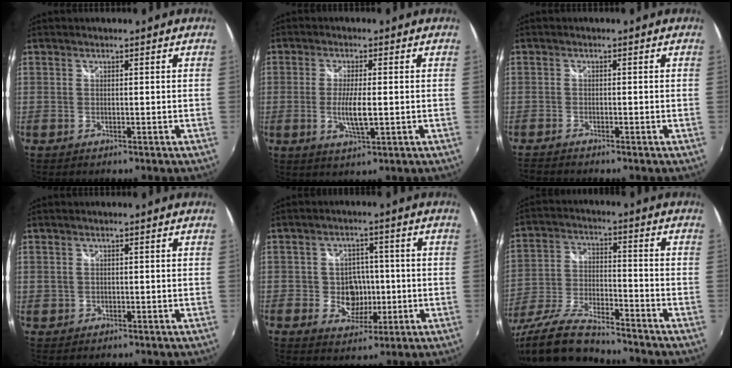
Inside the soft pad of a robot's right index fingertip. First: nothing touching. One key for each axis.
{"total": 5.5, "fx": -0.7, "fy": 1.1, "fz": 5.3, "tx": -0.103, "ty": -0.010, "tz": -0.014}
{"total": 2.6, "fx": -2.4, "fy": 0.4, "fz": 0.8, "tx": -0.027, "ty": -0.016, "tz": -0.047}
{"total": 1.3, "fx": 0.5, "fy": 1.1, "fz": 0.4, "tx": -0.006, "ty": 0.003, "tz": 0.010}
{"total": 6.7, "fx": -0.9, "fy": 5.8, "fz": 3.3, "tx": -0.064, "ty": 0.008, "tz": -0.007}
{"total": 16.8, "fx": -14.3, "fy": 2.8, "fz": 8.3, "tx": -0.180, "ty": -0.037, "tz": -0.264}